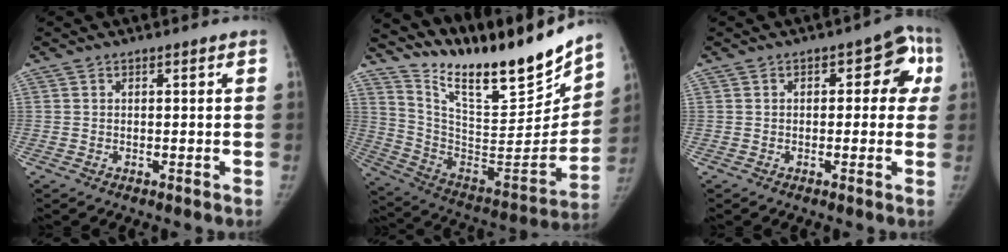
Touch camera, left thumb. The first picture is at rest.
{"total": 26.0, "force": [21.5, 5.2, 13.6], "torque": [-0.187, -0.120, 0.352]}
{"total": 7.6, "force": [1.1, 4.5, 6.0], "torque": [-0.022, 0.022, 0.004]}